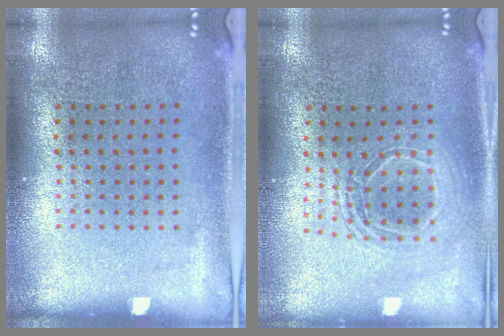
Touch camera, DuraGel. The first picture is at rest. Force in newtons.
{"total": 1.8, "press": 1.5, "slide": 1.0}